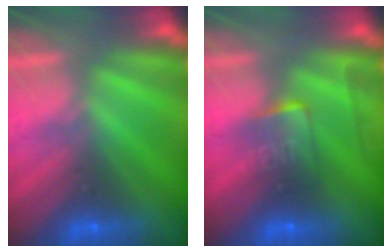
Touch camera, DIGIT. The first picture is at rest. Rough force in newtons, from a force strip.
{"total": 8.8}